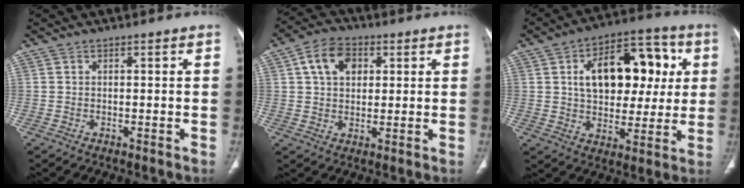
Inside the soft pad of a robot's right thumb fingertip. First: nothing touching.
{"total": 8.7, "force": [2.8, 6.1, 5.5], "torque": [-0.077, 0.005, 0.043]}
{"total": 19.4, "force": [4.2, 11.9, 14.8], "torque": [-0.172, 0.019, 0.065]}